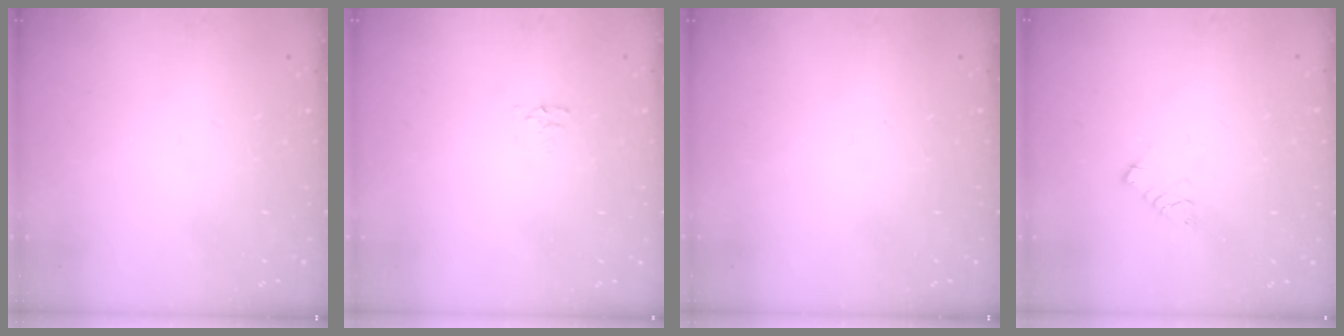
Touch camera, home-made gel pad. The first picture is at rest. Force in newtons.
{"total": 2.5, "press": 2.5, "slide": 0.4}
{"total": 0.0}
{"total": 5.0, "press": 5.0, "slide": 0.1}